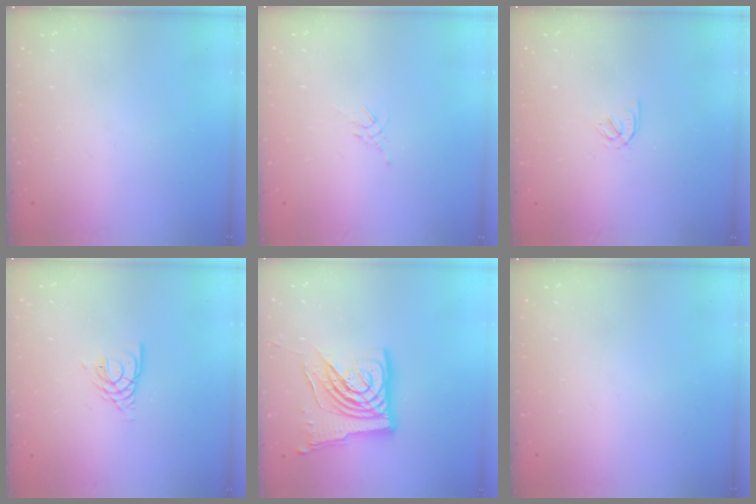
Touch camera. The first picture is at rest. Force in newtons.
{"total": 2.1, "press": 2.0, "slide": 0.5}
{"total": 1.7, "press": 1.6, "slide": 0.6}
{"total": 4.2, "press": 4.1, "slide": 0.5}
{"total": 16.6, "press": 16.4, "slide": 2.1}
{"total": 0.0}